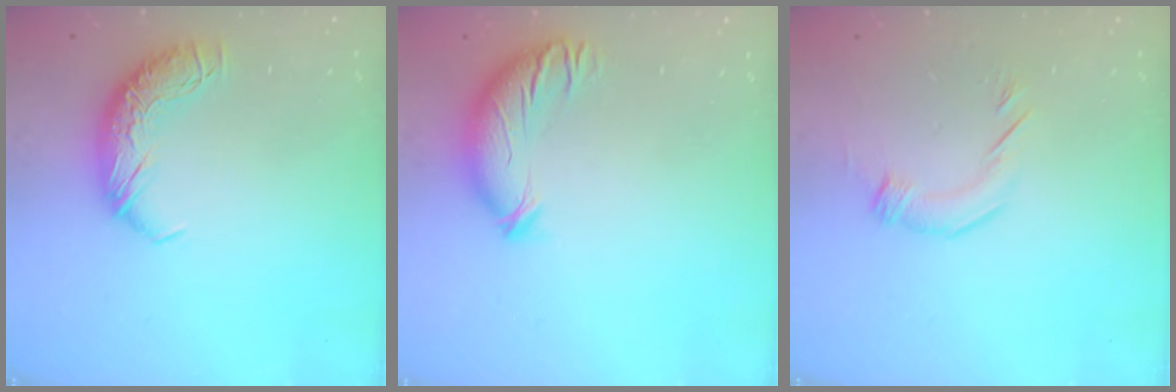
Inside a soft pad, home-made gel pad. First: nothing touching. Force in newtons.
{"total": 3.7, "press": 2.9, "slide": 2.4}
{"total": 2.7, "press": 2.4, "slide": 1.1}